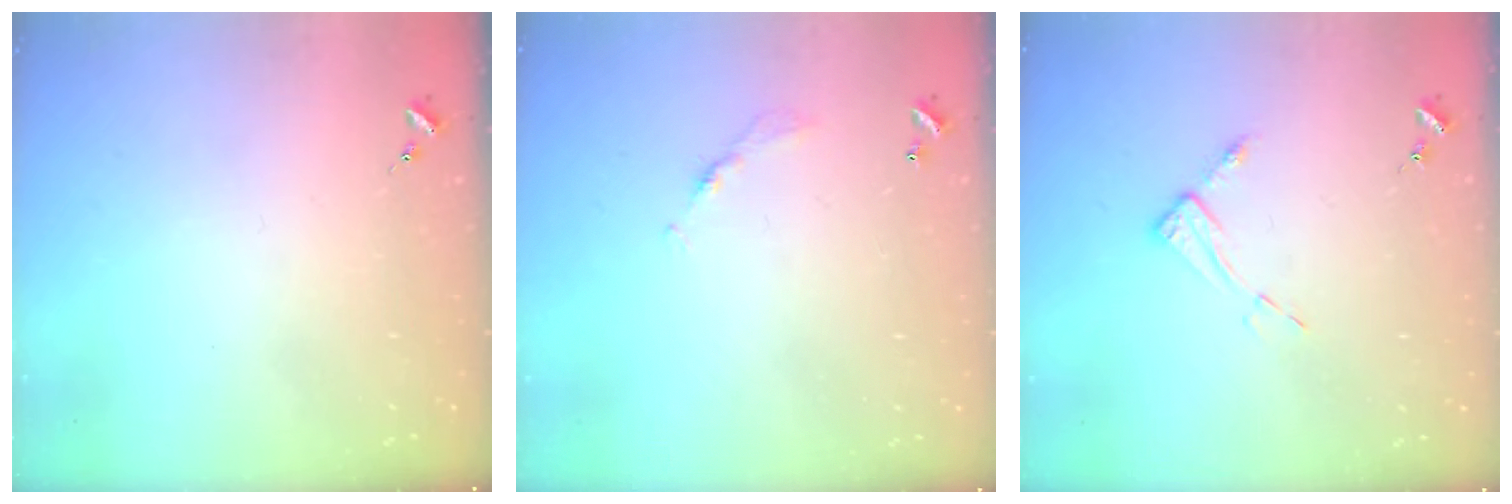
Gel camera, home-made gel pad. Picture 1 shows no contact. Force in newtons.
{"total": 4.4, "press": 4.3, "slide": 0.2}
{"total": 6.5, "press": 6.5, "slide": 0.5}